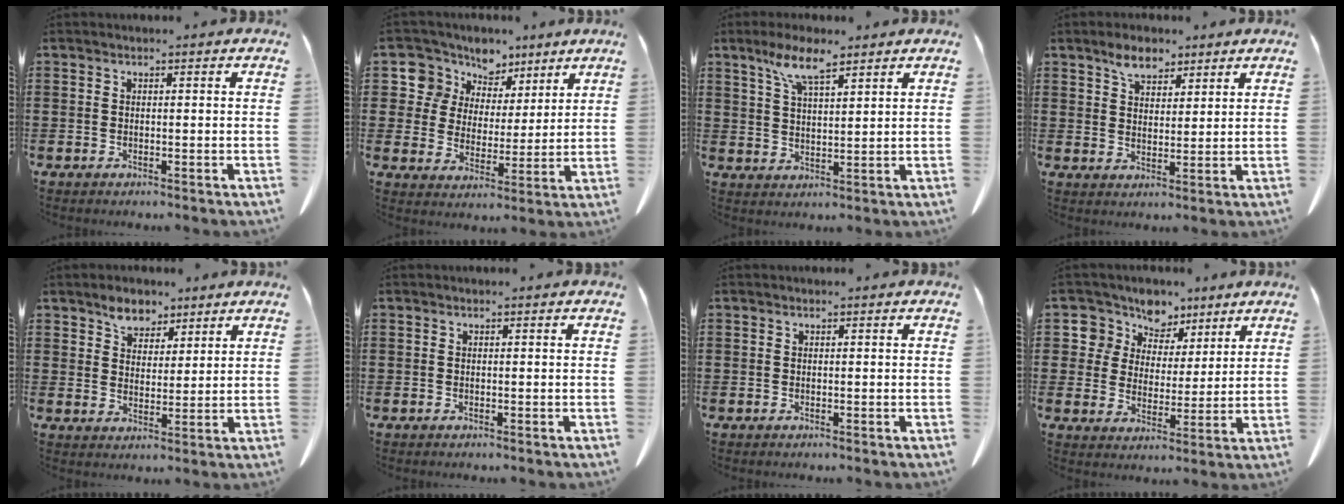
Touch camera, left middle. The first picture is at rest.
{"total": 8.1, "force": [5.8, 5.6, 0.5], "torque": [-0.057, -0.026, 0.108]}
{"total": 6.7, "force": [4.6, 1.5, 4.7], "torque": [-0.104, -0.001, 0.080]}
{"total": 4.9, "force": [3.8, 2.4, 2.0], "torque": [-0.041, 0.001, 0.069]}
{"total": 5.1, "force": [4.0, 2.9, 1.1], "torque": [-0.030, -0.001, 0.076]}
{"total": 0.0}
{"total": 0.0}
{"total": 7.1, "force": [5.1, 4.9, 0.0], "torque": [-0.049, -0.022, 0.094]}